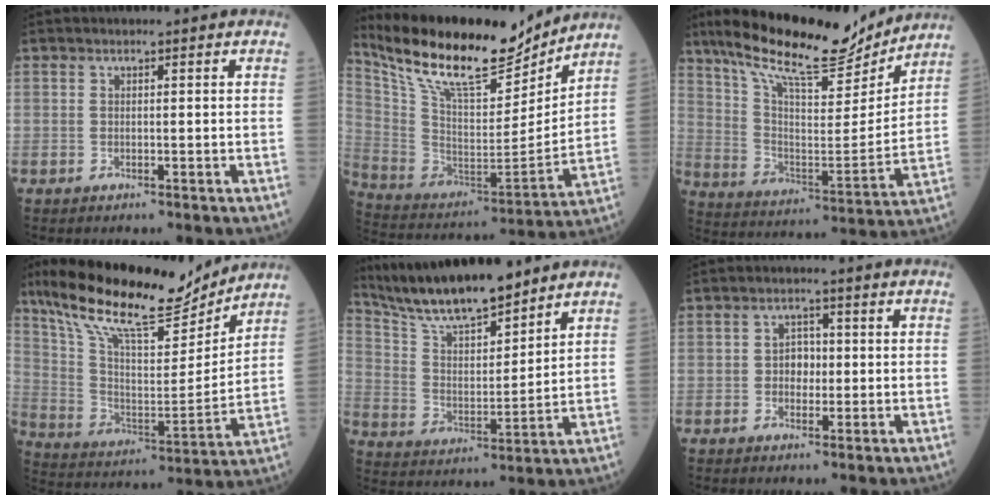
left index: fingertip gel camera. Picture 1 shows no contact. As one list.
[{"total": 20.8, "force": [17.5, 4.6, 10.2], "torque": [-0.199, -0.006, 0.309]}, {"total": 20.3, "force": [17.2, 3.7, 10.1], "torque": [-0.181, -0.006, 0.285]}, {"total": 20.2, "force": [16.9, 3.9, 10.5], "torque": [-0.193, -0.002, 0.294]}, {"total": 14.8, "force": [13.0, 2.1, 6.6], "torque": [-0.128, 0.005, 0.240]}, {"total": 3.0, "force": [-0.2, 2.2, 2.1], "torque": [-0.031, 0.009, -0.004]}]